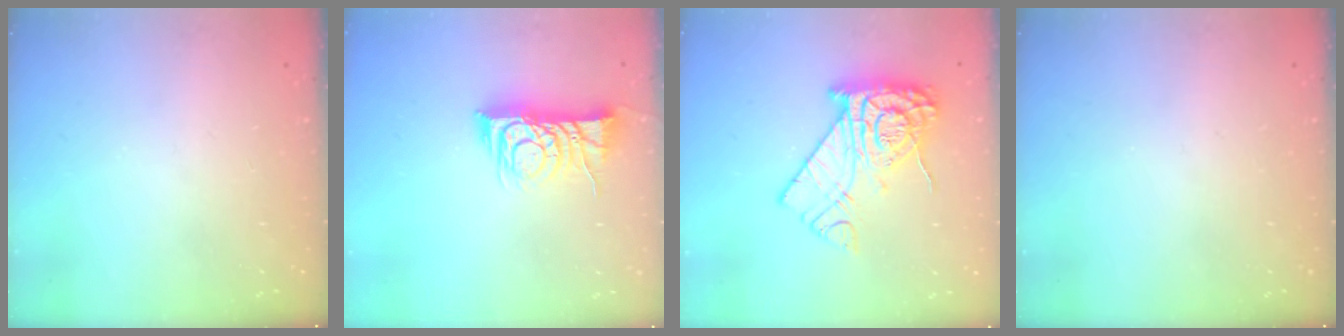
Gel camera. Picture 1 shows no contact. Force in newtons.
{"total": 9.7, "press": 9.7, "slide": 0.6}
{"total": 16.5, "press": 16.4, "slide": 1.8}
{"total": 0.0}